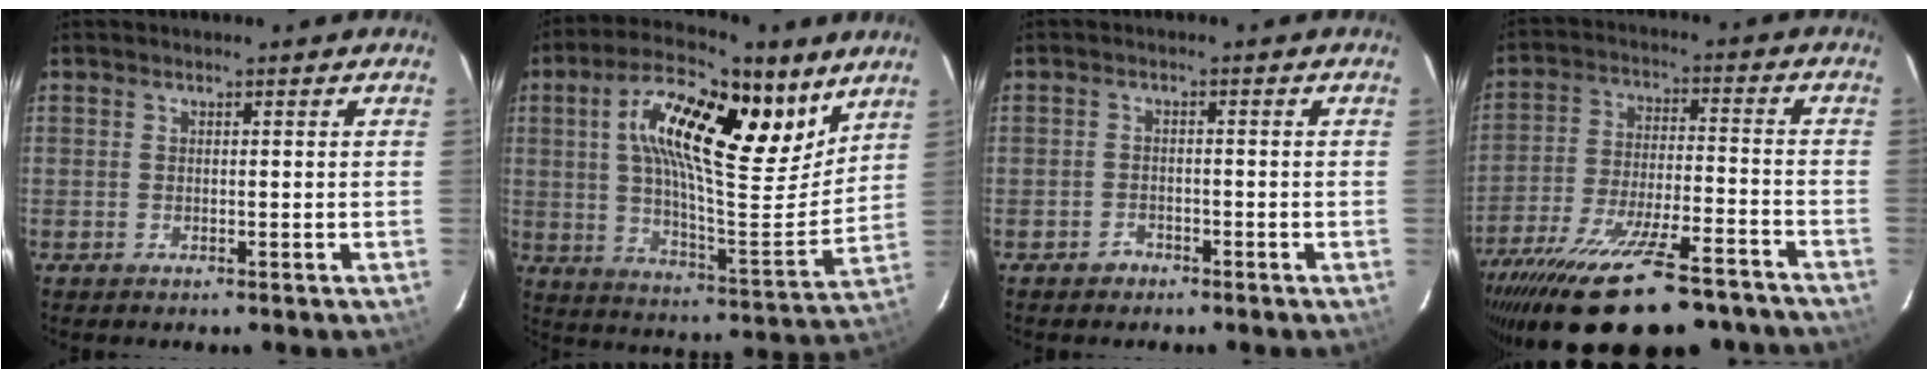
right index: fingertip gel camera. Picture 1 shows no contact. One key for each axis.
{"total": 21.8, "fx": 10.0, "fy": 8.3, "fz": 17.5, "tx": -0.293, "ty": 0.019, "tz": 0.159}
{"total": 1.9, "fx": -1.4, "fy": 1.3, "fz": 0.2, "tx": -0.005, "ty": 0.006, "tz": -0.022}
{"total": 27.2, "fx": -21.3, "fy": 7.5, "fz": 15.1, "tx": -0.286, "ty": -0.055, "tz": -0.316}